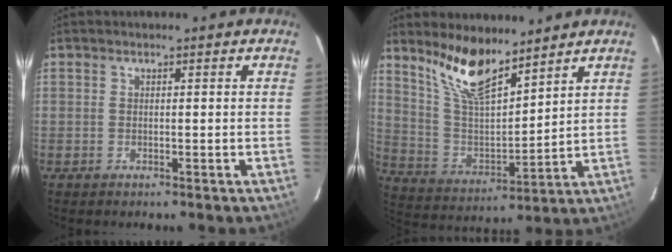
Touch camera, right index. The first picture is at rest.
{"total": 12.5, "force": [9.6, 3.6, 7.2], "torque": [-0.144, 0.000, 0.194]}